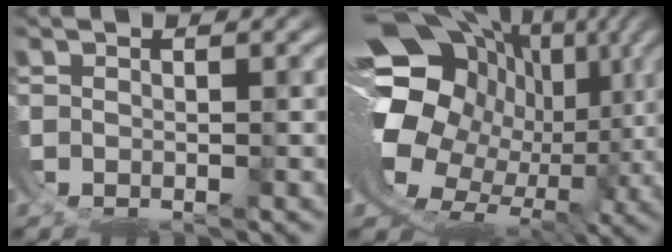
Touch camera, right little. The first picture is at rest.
{"total": 22.2, "force": [1.3, 17.1, 14.1], "torque": [-0.249, -0.034, 0.020]}